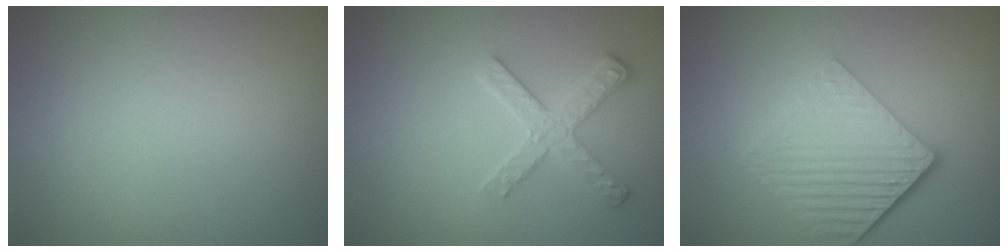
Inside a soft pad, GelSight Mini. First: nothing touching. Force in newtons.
{"total": 2.7, "press": 2.6, "slide": 0.5}
{"total": 5.8, "press": 4.2, "slide": 4.1}